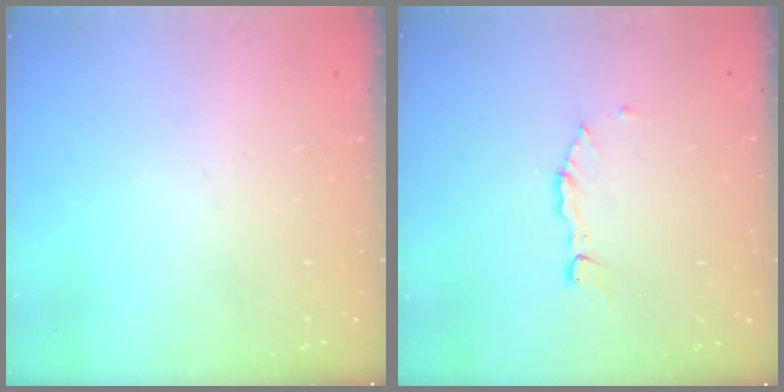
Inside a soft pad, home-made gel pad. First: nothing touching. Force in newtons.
{"total": 3.0, "press": 2.9, "slide": 0.3}